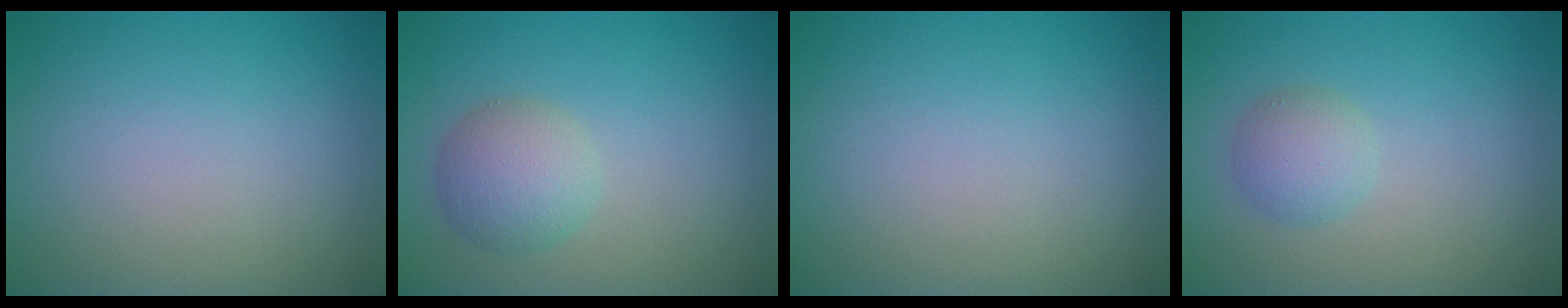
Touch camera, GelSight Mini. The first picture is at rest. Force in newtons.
{"total": 3.3, "press": 3.3, "slide": 0.0}
{"total": 0.0}
{"total": 2.2, "press": 2.2, "slide": 0.2}